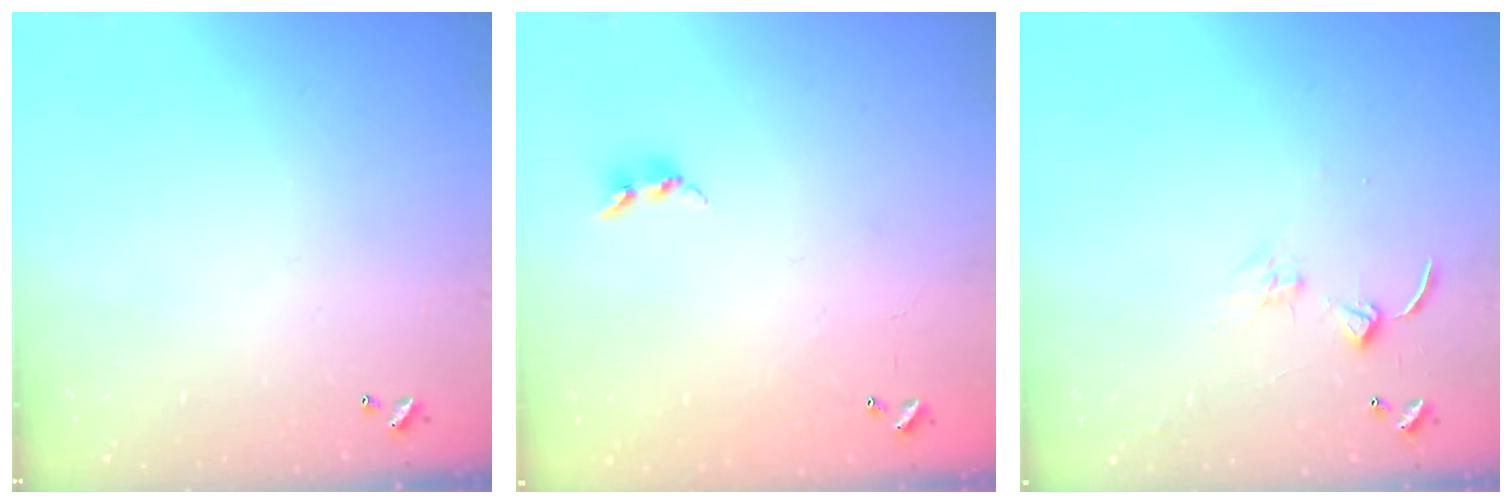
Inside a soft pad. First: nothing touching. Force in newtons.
{"total": 5.9, "press": 5.9, "slide": 0.4}
{"total": 1.4, "press": 1.3, "slide": 0.3}